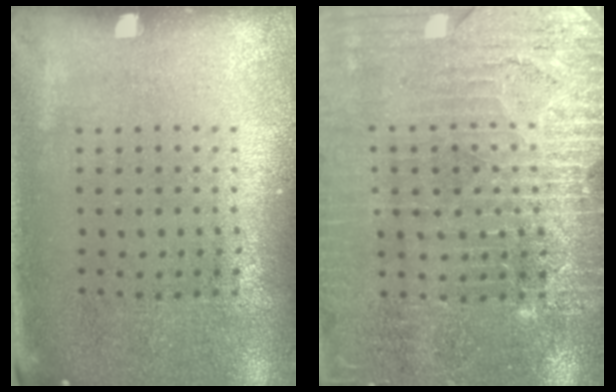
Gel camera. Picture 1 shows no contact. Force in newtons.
{"total": 3.3, "press": 3.3, "slide": 0.2}